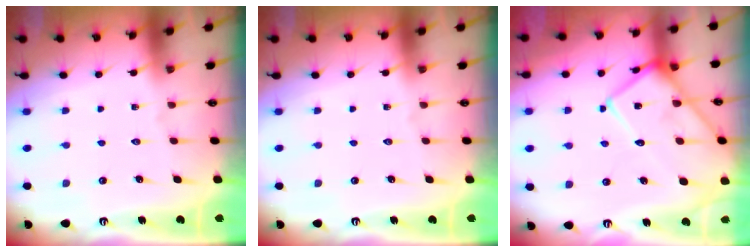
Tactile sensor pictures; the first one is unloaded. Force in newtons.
{"total": 0.0}
{"total": 15.8, "press": 15.7, "slide": 1.8}